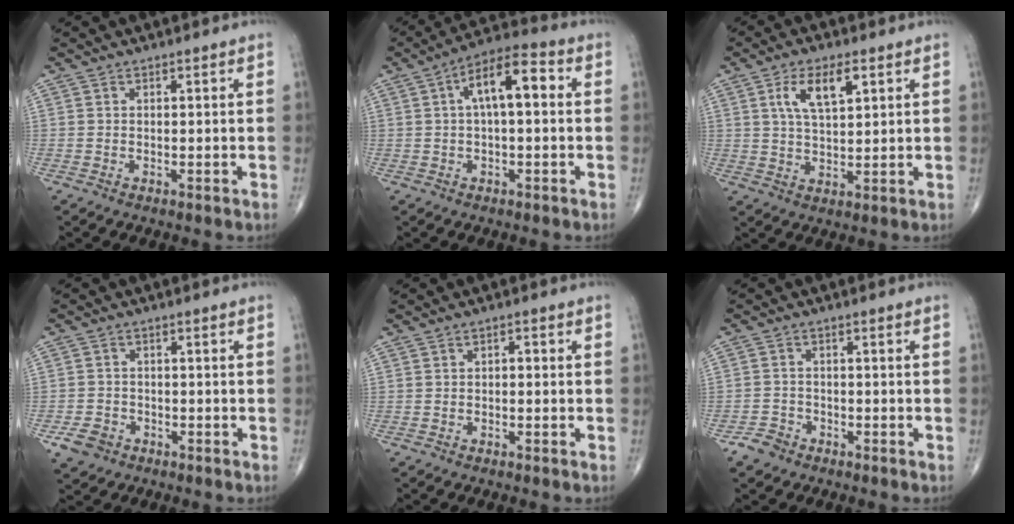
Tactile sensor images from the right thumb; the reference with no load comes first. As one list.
[{"total": 10.1, "force": [1.8, 4.1, 9.1], "torque": [-0.148, 0.034, 0.018]}, {"total": 8.2, "force": [3.3, 3.5, 6.6], "torque": [-0.117, -0.007, 0.061]}, {"total": 4.3, "force": [-2.3, 3.3, 1.5], "torque": [-0.020, 0.012, -0.036]}, {"total": 1.2, "force": [-0.1, 0.7, 0.9], "torque": [-0.008, 0.007, -0.005]}, {"total": 3.1, "force": [-2.2, 2.1, 0.6], "torque": [-0.006, 0.015, -0.040]}]